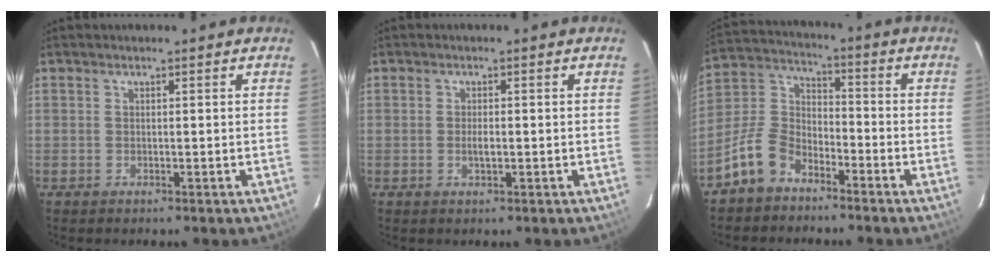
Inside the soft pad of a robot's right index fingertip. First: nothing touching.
{"total": 1.7, "force": [-0.3, 0.6, 1.5], "torque": [-0.029, -0.002, -0.005]}
{"total": 9.6, "force": [-6.5, 5.6, 4.2], "torque": [-0.100, 0.035, -0.132]}